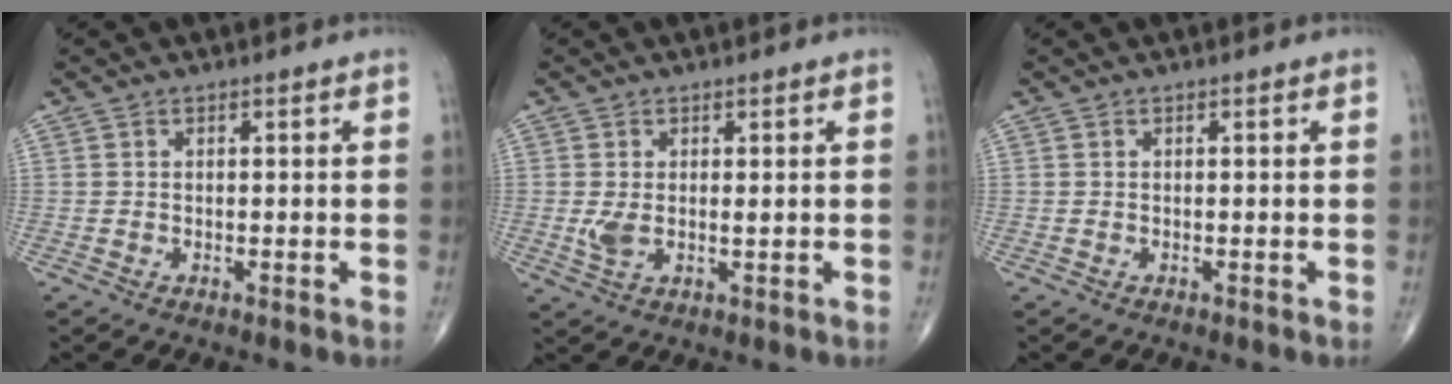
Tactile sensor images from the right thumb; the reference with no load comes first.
{"total": 3.1, "force": [0.3, 1.6, 2.7], "torque": [-0.061, -0.005, 0.012]}
{"total": 0.0}